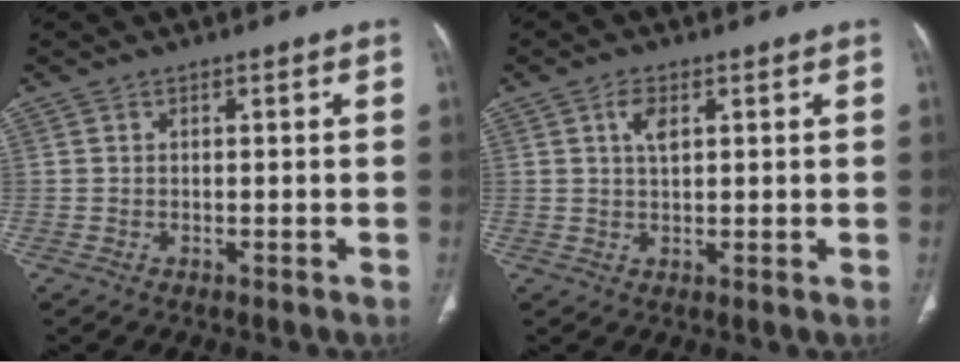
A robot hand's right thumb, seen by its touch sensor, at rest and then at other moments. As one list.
[{"total": 3.5, "force": [1.3, 1.8, 2.7], "torque": [-0.045, -0.001, 0.024]}]